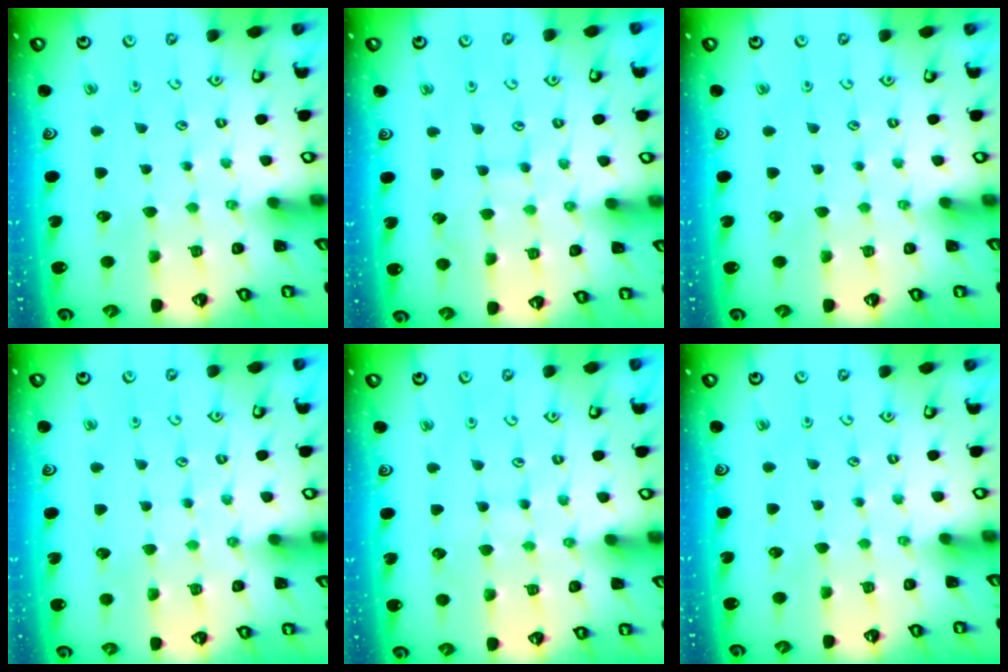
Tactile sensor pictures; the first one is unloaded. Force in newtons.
{"total": 6.3, "press": 6.3, "slide": 0.5}
{"total": 0.0}
{"total": 4.5, "press": 4.5, "slide": 0.6}
{"total": 5.0, "press": 4.9, "slide": 0.4}
{"total": 0.0}